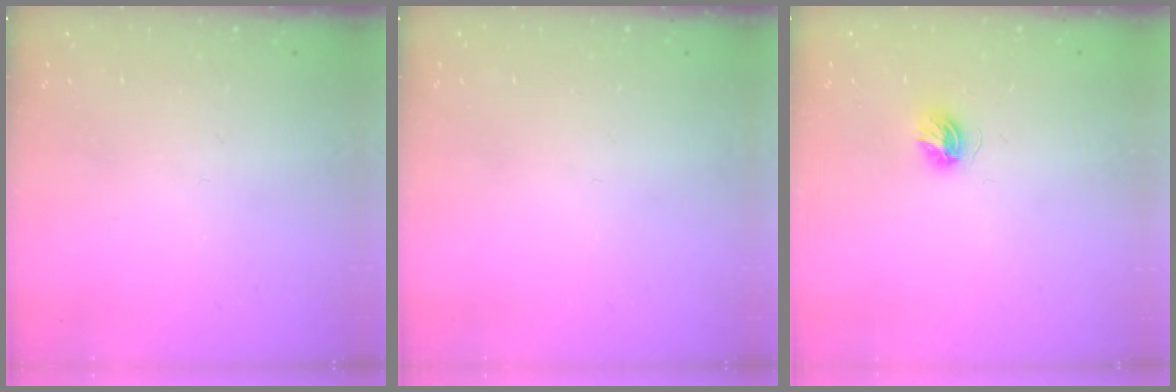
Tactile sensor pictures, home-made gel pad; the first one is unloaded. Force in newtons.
{"total": 0.0}
{"total": 4.6, "press": 4.6, "slide": 0.6}